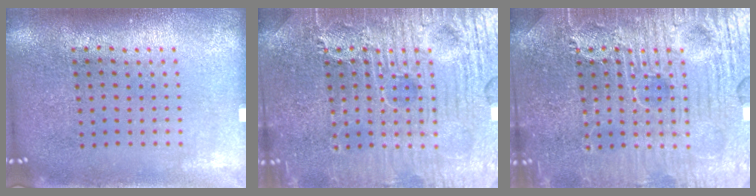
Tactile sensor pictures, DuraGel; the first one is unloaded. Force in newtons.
{"total": 7.7, "press": 7.6, "slide": 0.8}
{"total": 7.9, "press": 7.8, "slide": 0.9}